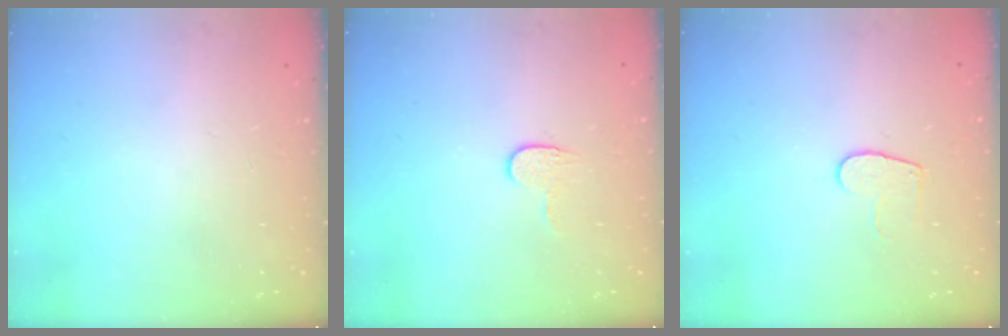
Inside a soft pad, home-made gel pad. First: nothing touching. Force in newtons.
{"total": 3.8, "press": 3.8, "slide": 0.4}
{"total": 6.4, "press": 6.4, "slide": 0.6}